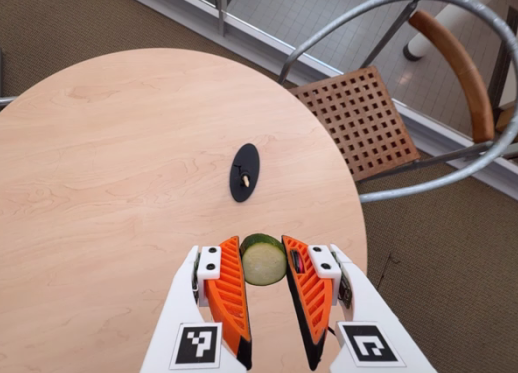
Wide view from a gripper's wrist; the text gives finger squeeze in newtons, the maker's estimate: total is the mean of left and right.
{"total": 8.2, "left": 8.2, "right": 8.2}